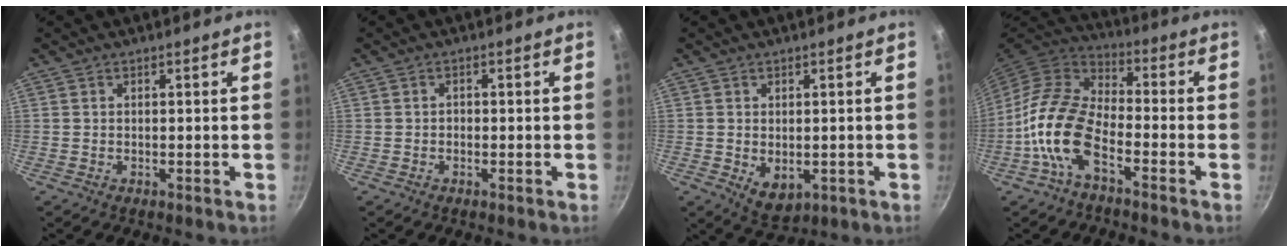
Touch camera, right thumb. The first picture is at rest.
{"total": 0.8, "force": [-0.3, 0.6, 0.4], "torque": [0.000, 0.003, -0.008]}
{"total": 5.0, "force": [-0.9, 3.3, 3.7], "torque": [-0.049, -0.010, 0.000]}
{"total": 14.1, "force": [-5.5, 6.9, 11.0], "torque": [-0.226, 0.048, -0.117]}